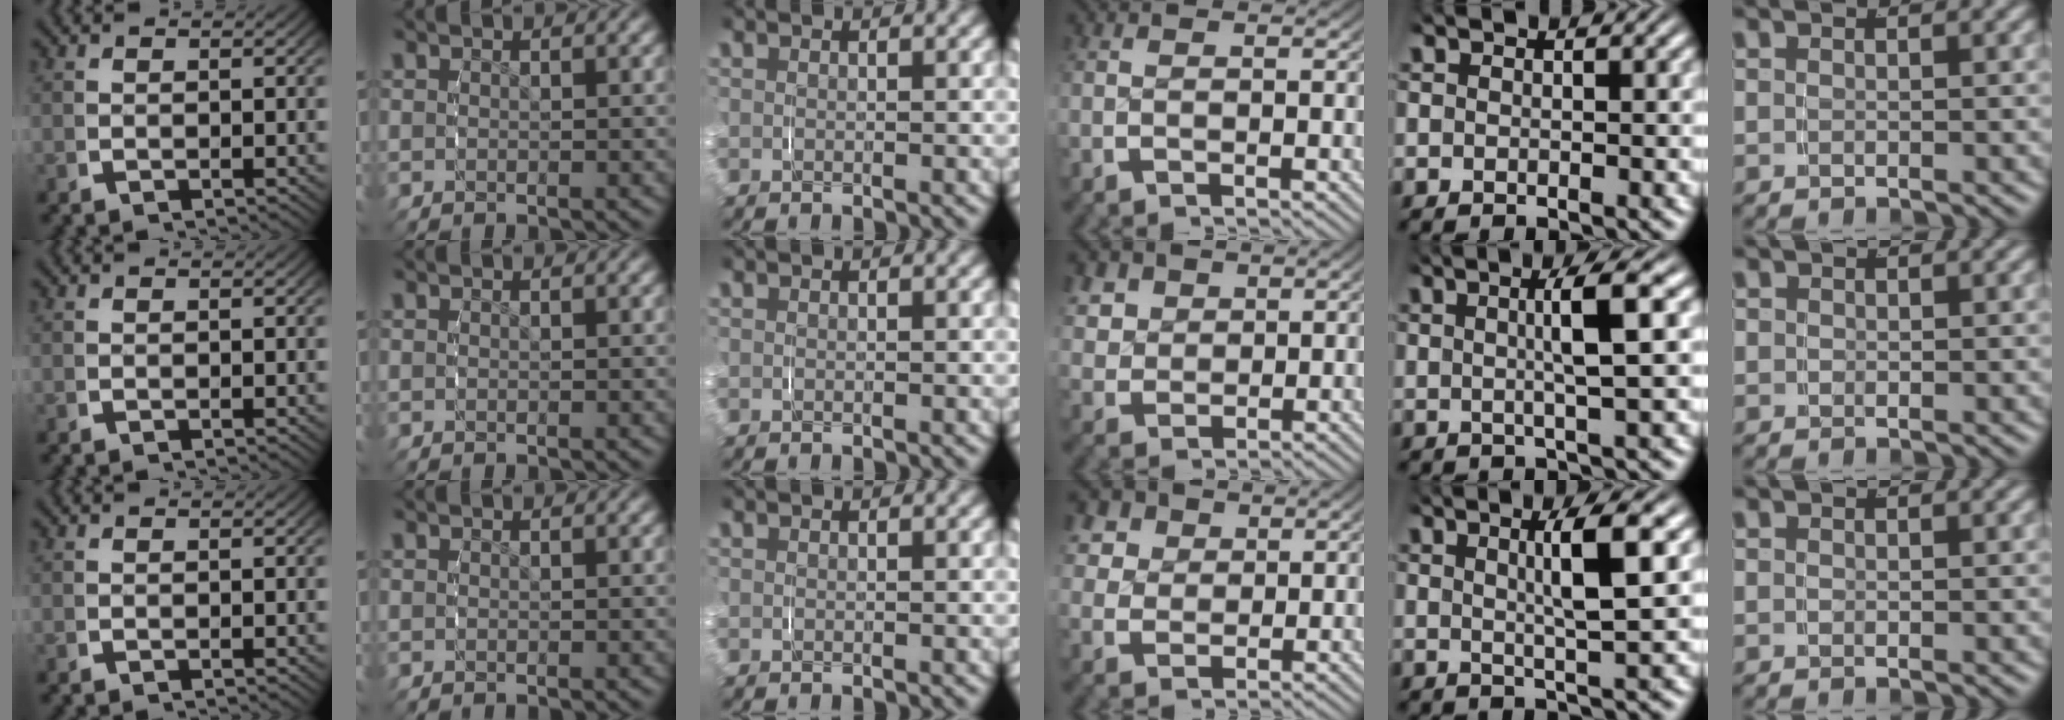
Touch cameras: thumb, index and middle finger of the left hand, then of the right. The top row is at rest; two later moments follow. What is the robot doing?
{"motion": "grasp_and_lifting", "object": "paper towel"}